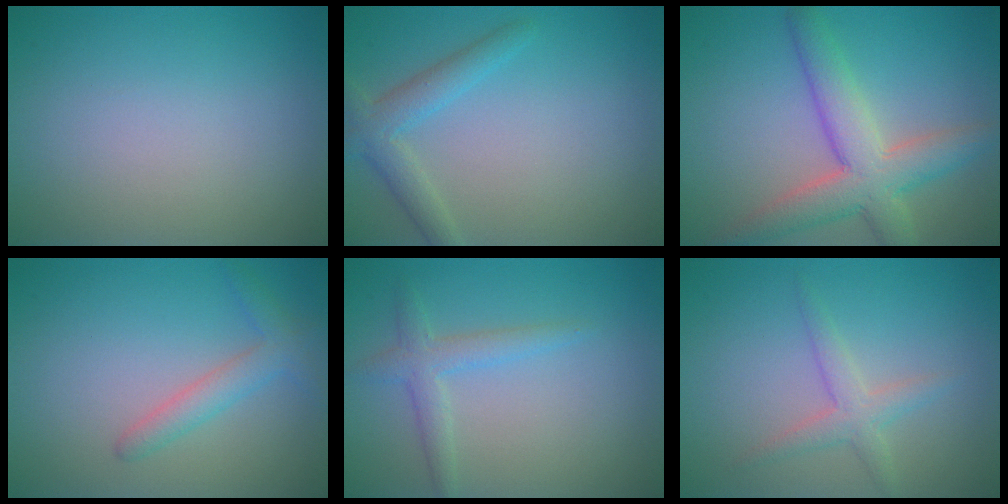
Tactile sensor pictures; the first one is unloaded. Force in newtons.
{"total": 2.8, "press": 2.8, "slide": 0.1}
{"total": 6.1, "press": 6.1, "slide": 0.5}
{"total": 2.3, "press": 2.3, "slide": 0.1}
{"total": 2.3, "press": 2.3, "slide": 0.1}
{"total": 2.2, "press": 2.2, "slide": 0.1}